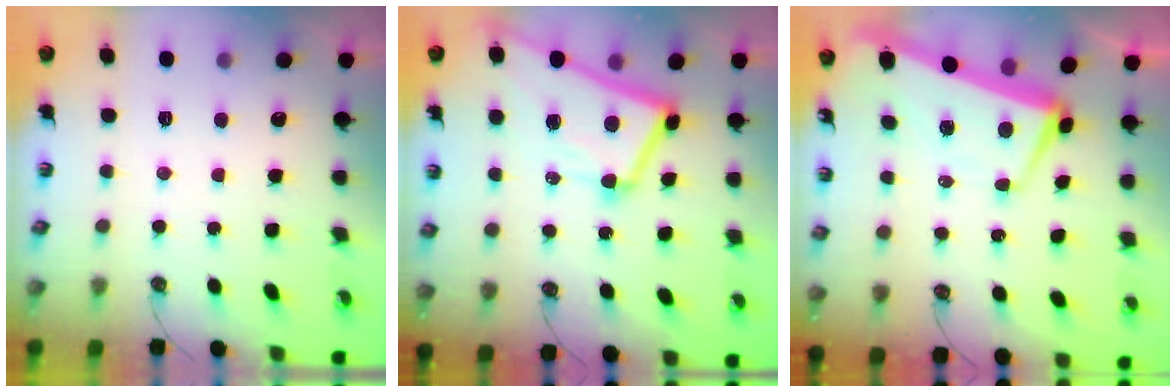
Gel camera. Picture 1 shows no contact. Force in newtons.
{"total": 10.4, "press": 10.4, "slide": 1.1}
{"total": 3.4, "press": 2.7, "slide": 2.1}